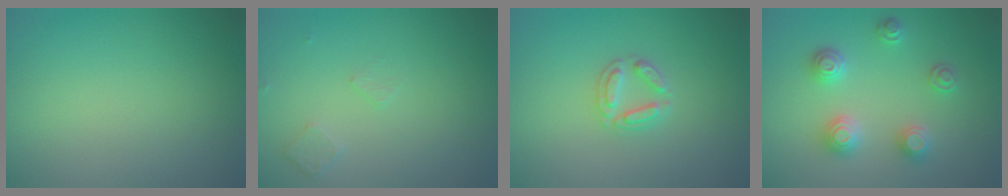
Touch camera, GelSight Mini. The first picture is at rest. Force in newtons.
{"total": 0.8, "press": 0.6, "slide": 0.5}
{"total": 2.2, "press": 2.2, "slide": 0.3}
{"total": 3.4, "press": 3.4, "slide": 0.5}